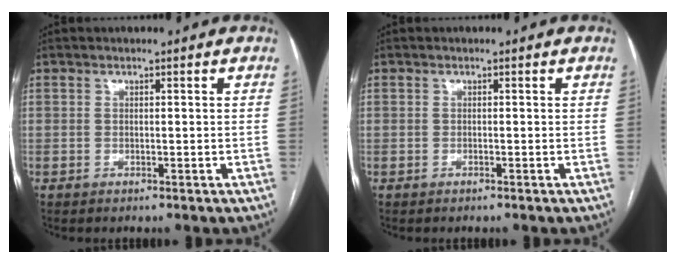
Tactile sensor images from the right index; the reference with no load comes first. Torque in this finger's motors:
{"motor_torque": [-0.83, 0.68, -0.32, -0.13]}